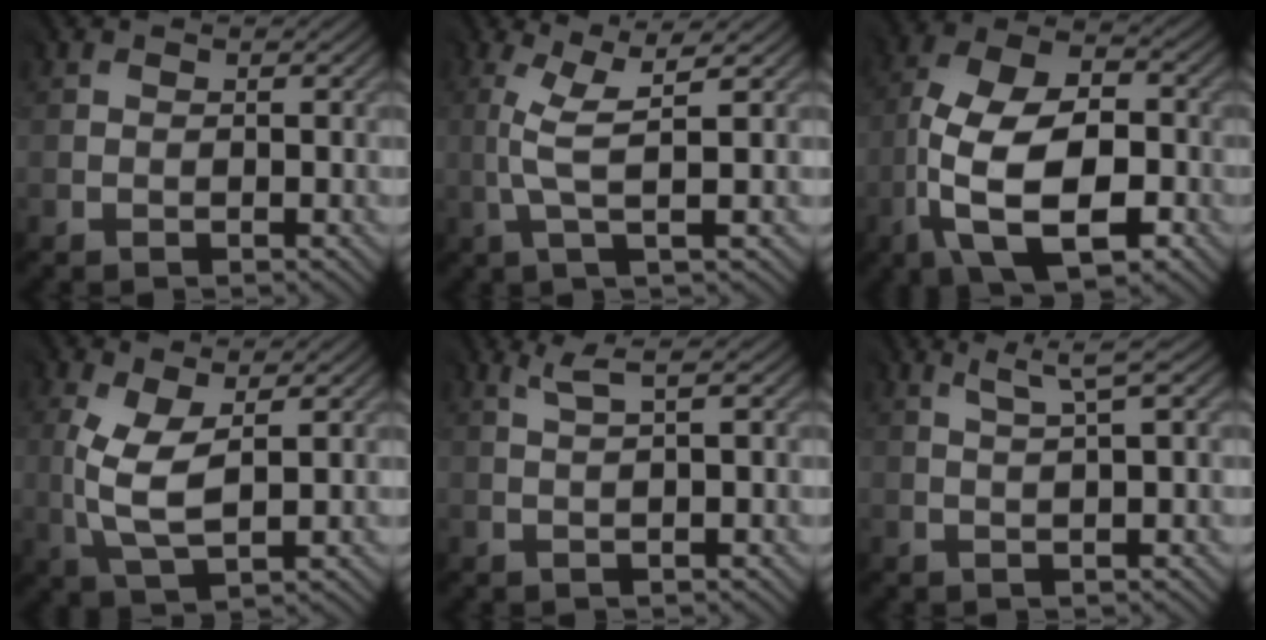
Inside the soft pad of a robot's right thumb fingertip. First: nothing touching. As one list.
[{"total": 3.9, "force": [0.5, 0.1, 3.9], "torque": [-0.090, 0.007, 0.011]}, {"total": 13.5, "force": [-4.6, 6.9, 10.7], "torque": [-0.221, -0.018, -0.078]}, {"total": 5.6, "force": [0.6, 2.1, 5.1], "torque": [-0.131, -0.001, 0.017]}, {"total": 1.9, "force": [1.0, -0.5, 1.6], "torque": [-0.030, 0.003, 0.022]}, {"total": 2.7, "force": [1.3, -0.5, 2.3], "torque": [-0.041, 0.006, 0.029]}]